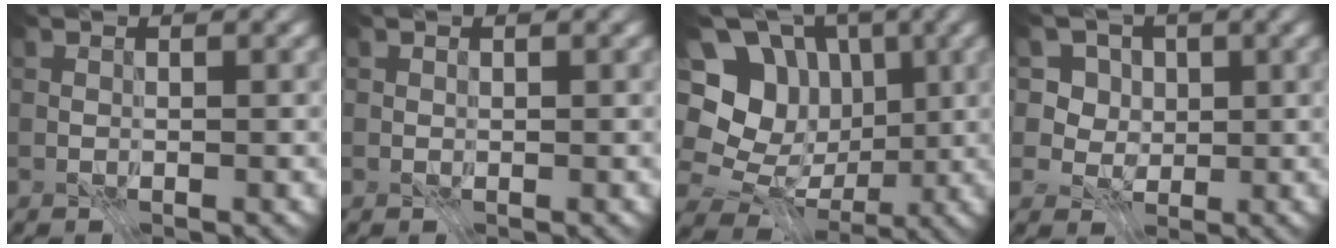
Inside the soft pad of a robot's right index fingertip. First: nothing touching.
{"total": 0.0}
{"total": 11.3, "force": [0.6, 9.8, 5.5], "torque": [-0.117, 0.030, -0.011]}
{"total": 5.2, "force": [1.6, 4.5, 2.1], "torque": [-0.035, -0.013, 0.017]}